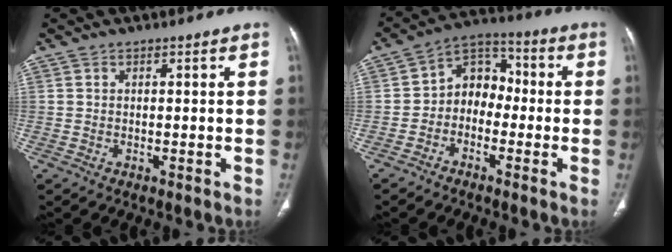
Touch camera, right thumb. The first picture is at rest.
{"total": 8.4, "force": [-1.7, 6.6, 4.9], "torque": [-0.044, 0.042, -0.049]}